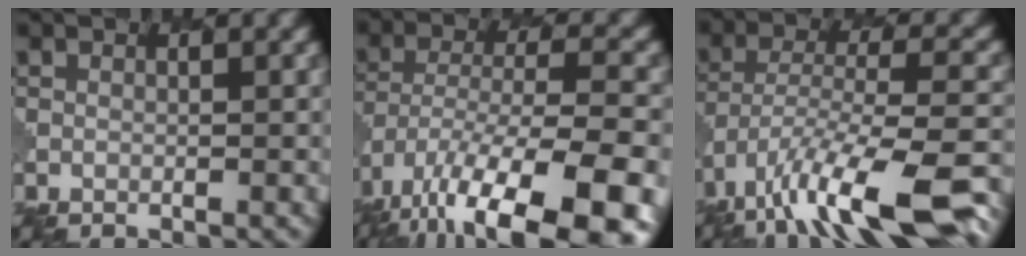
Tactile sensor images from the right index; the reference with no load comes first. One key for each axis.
{"total": 16.3, "fx": -10.7, "fy": 6.0, "fz": 10.7, "tx": -0.188, "ty": -0.041, "tz": -0.141}
{"total": 12.4, "fx": -8.0, "fy": 3.3, "fz": 8.9, "tx": -0.158, "ty": 0.003, "tz": -0.134}